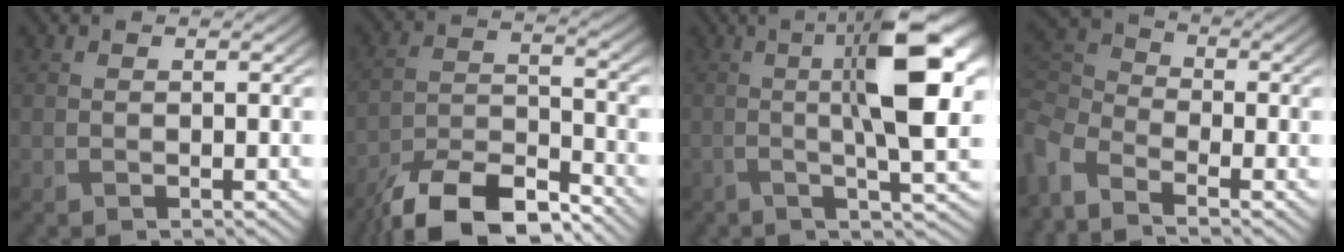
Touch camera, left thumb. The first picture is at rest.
{"total": 11.7, "force": [-9.5, 3.5, 5.8], "torque": [-0.108, -0.006, -0.180]}
{"total": 11.2, "force": [0.6, 2.9, 10.9], "torque": [-0.165, 0.006, 0.012]}
{"total": 5.0, "force": [-3.5, 2.4, 2.6], "torque": [-0.074, -0.012, -0.084]}